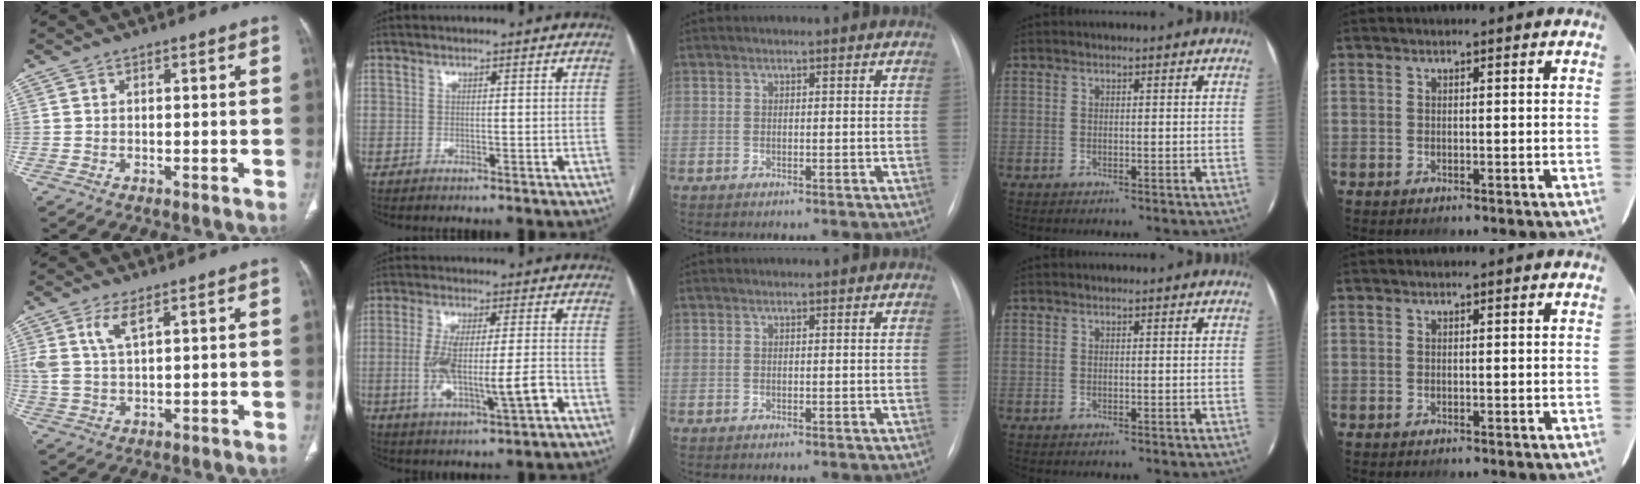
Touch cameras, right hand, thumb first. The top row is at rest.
{"thumb": {"total": 5.0, "force": [2.6, 1.7, 4.0], "torque": [-0.090, -0.009, 0.062]}, "index": {"total": 11.4, "force": [-2.5, 2.2, 10.8], "torque": [-0.205, 0.004, -0.035]}}